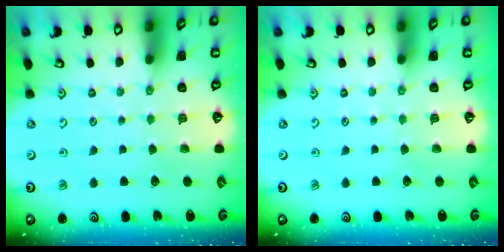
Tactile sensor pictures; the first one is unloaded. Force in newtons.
{"total": 0.0}